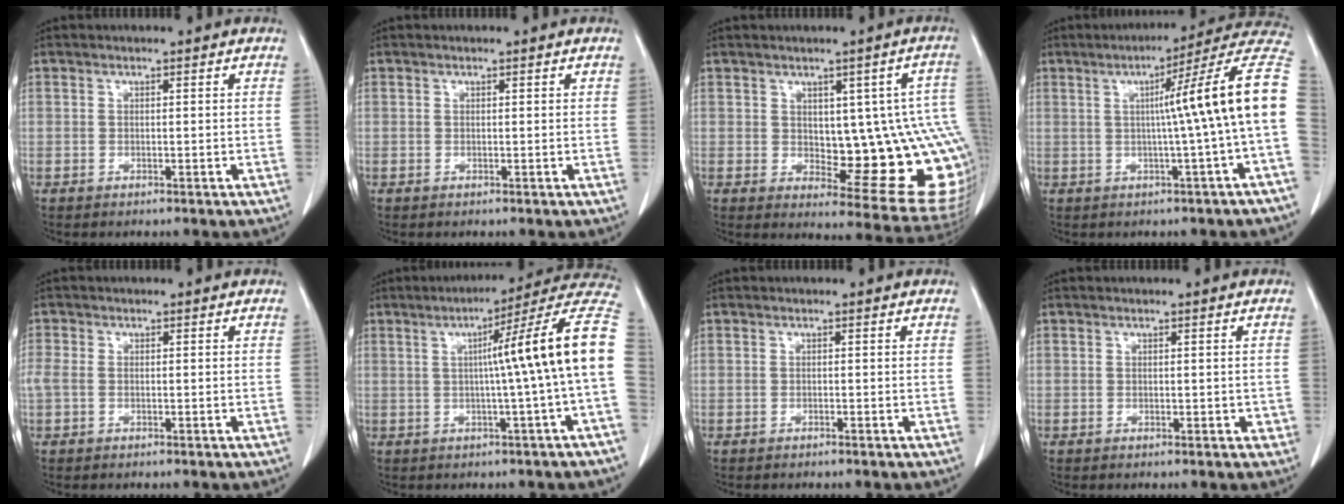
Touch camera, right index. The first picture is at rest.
{"total": 0.0}
{"total": 15.4, "force": [-0.3, 5.7, 14.3], "torque": [-0.123, 0.013, 0.015]}
{"total": 14.2, "force": [0.5, -2.0, 14.1], "torque": [-0.175, 0.027, 0.000]}
{"total": 3.0, "force": [-0.4, 2.0, 2.3], "torque": [-0.075, 0.012, -0.004]}
{"total": 14.9, "force": [0.7, -1.8, 14.8], "torque": [-0.187, 0.030, 0.001]}
{"total": 0.0}
{"total": 0.9, "force": [-0.1, 0.6, 0.6], "torque": [-0.005, 0.001, 0.002]}